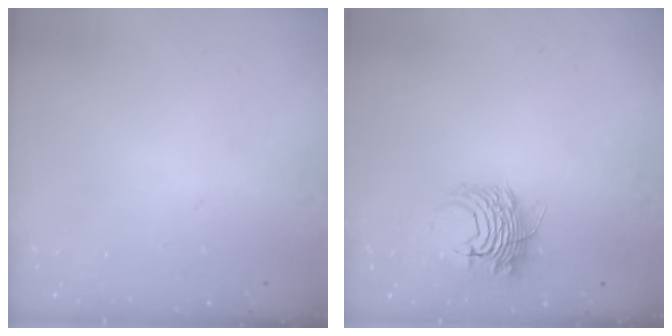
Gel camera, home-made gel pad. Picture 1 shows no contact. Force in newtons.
{"total": 8.5, "press": 8.4, "slide": 1.4}